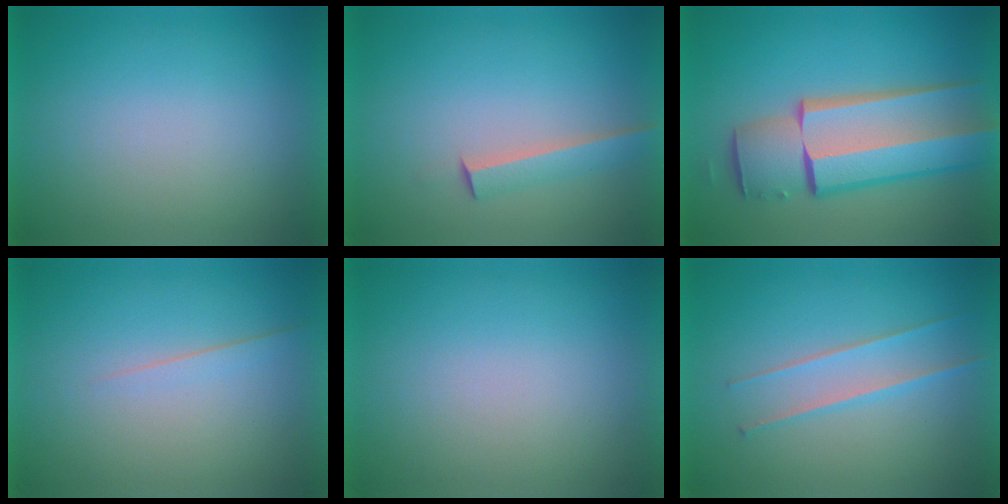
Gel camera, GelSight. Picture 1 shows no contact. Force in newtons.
{"total": 2.5}
{"total": 9.4}
{"total": 1.4}
{"total": 0.0}
{"total": 2.3}